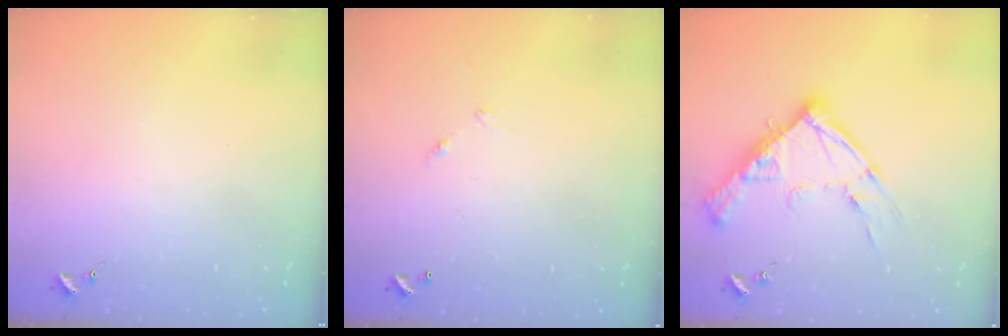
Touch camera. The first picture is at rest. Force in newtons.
{"total": 4.9, "press": 4.9, "slide": 0.3}
{"total": 16.4, "press": 16.3, "slide": 1.4}